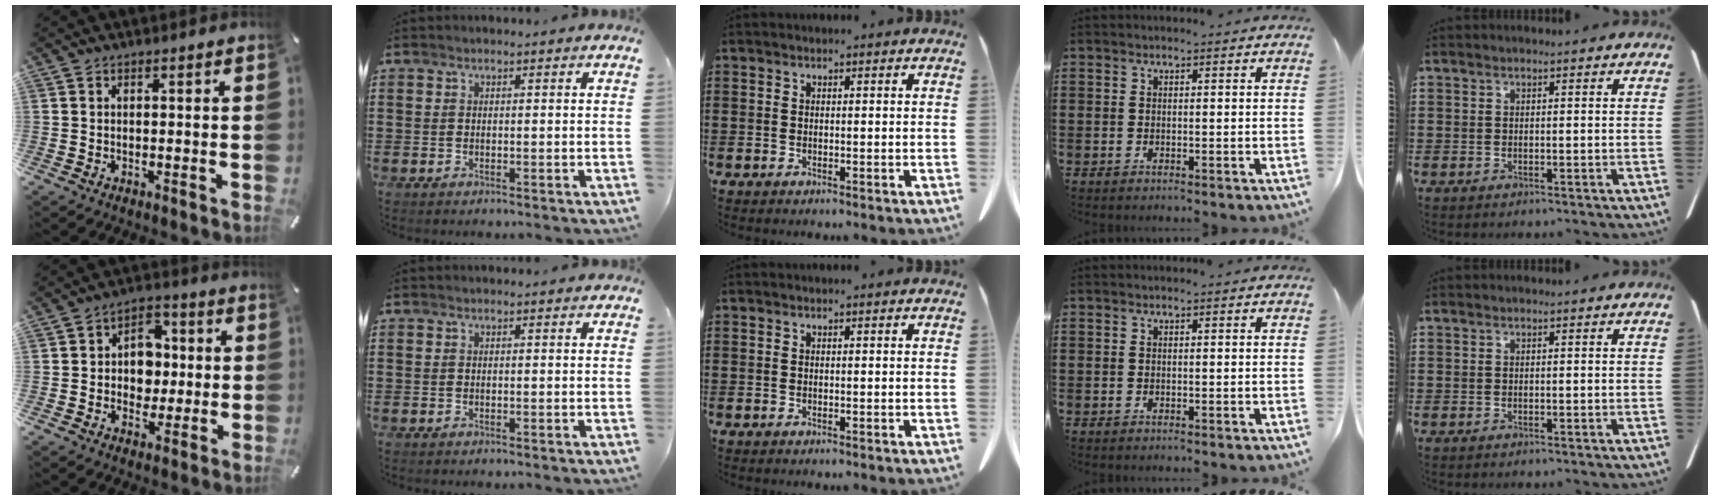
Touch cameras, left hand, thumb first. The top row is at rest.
{"thumb": {"total": 8.4, "force": [-0.5, 7.4, 4.1], "torque": [-0.057, 0.012, -0.008]}}